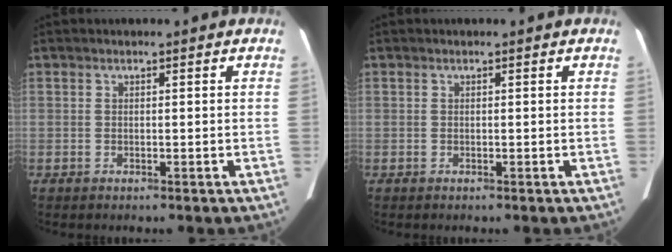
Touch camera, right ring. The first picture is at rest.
{"total": 0.0}